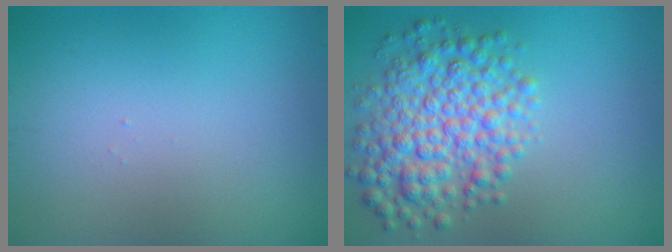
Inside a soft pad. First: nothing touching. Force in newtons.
{"total": 6.2, "press": 6.2, "slide": 0.0}